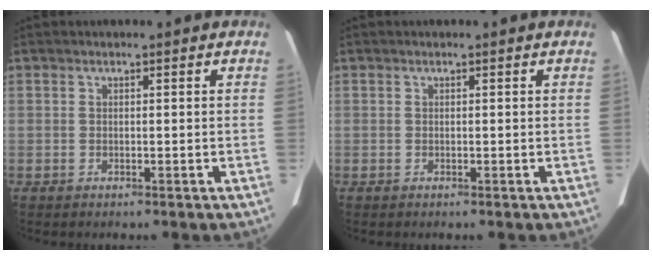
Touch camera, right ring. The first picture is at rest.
{"total": 0.0}